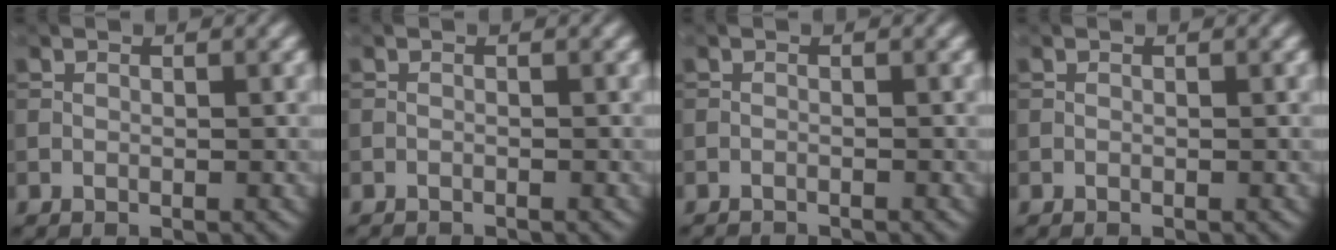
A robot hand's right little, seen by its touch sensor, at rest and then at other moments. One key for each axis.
{"total": 1.1, "fx": -1.1, "fy": 0.1, "fz": 0.1, "tx": 0.004, "ty": -0.005, "tz": -0.020}
{"total": 1.5, "fx": -1.5, "fy": 0.2, "fz": 0.2, "tx": 0.003, "ty": -0.007, "tz": -0.026}
{"total": 0.0}